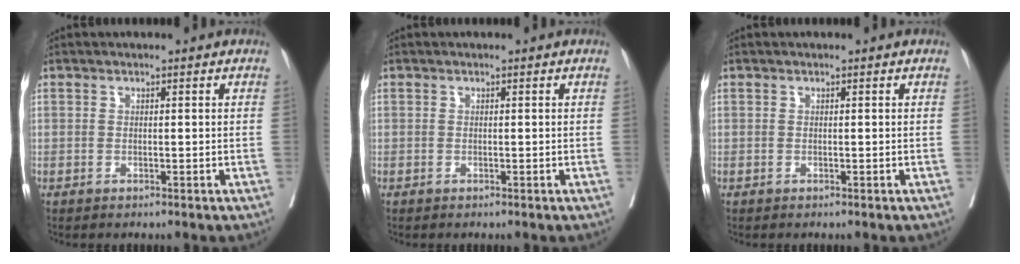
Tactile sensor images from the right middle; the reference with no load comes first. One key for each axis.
{"total": 0.0}
{"total": 0.0}